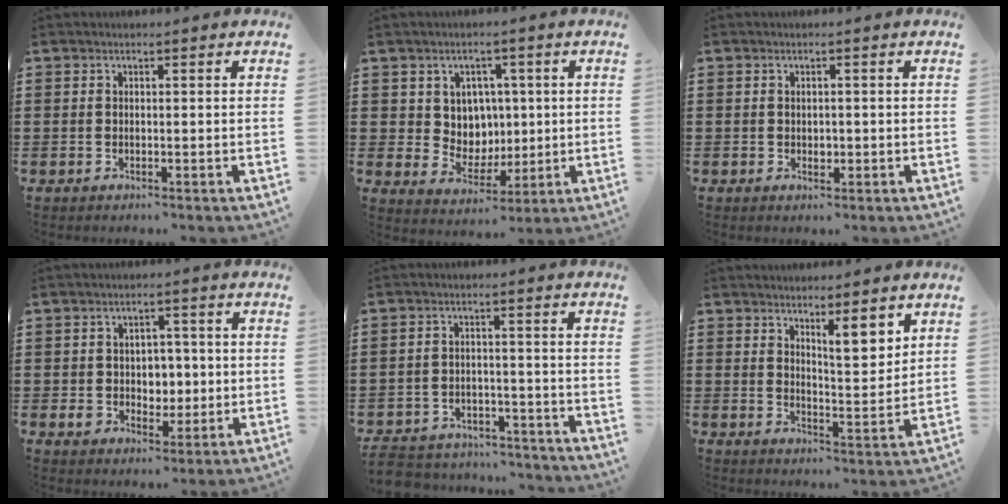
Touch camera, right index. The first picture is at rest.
{"total": 5.6, "force": [2.0, 5.0, 1.2], "torque": [-0.046, 0.000, 0.037]}
{"total": 1.1, "force": [0.0, 0.7, 0.8], "torque": [-0.016, 0.004, -0.001]}
{"total": 4.6, "force": [0.1, 4.2, 2.0], "torque": [-0.046, 0.010, -0.001]}
{"total": 4.5, "force": [-4.4, 0.9, 0.4], "torque": [-0.016, 0.007, -0.091]}
{"total": 6.1, "force": [4.5, 1.7, 3.8], "torque": [-0.062, -0.012, 0.075]}